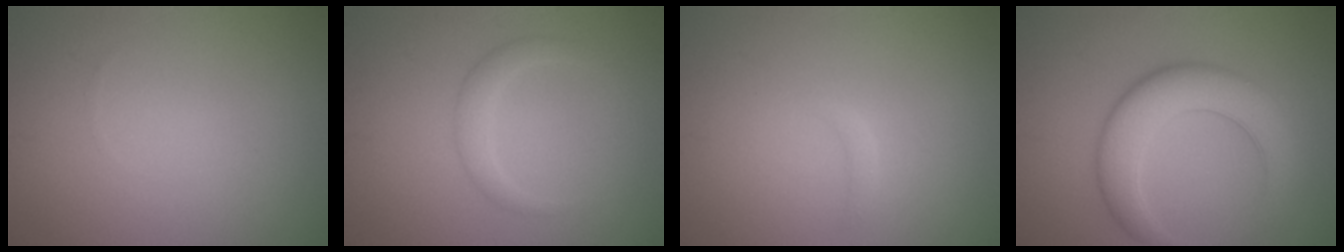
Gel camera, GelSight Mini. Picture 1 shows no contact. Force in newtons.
{"total": 1.7, "press": 1.7, "slide": 0.0}
{"total": 0.8, "press": 0.7, "slide": 0.2}
{"total": 6.2, "press": 6.2, "slide": 0.2}